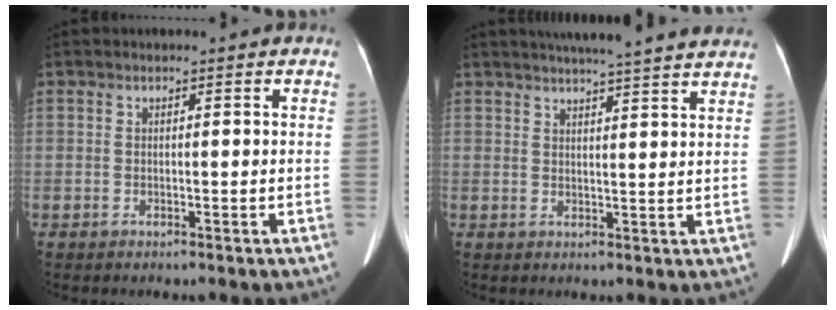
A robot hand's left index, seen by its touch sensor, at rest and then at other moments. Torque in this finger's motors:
{"motor_torque": [0.04, -0.23, 0.06, 0.03]}